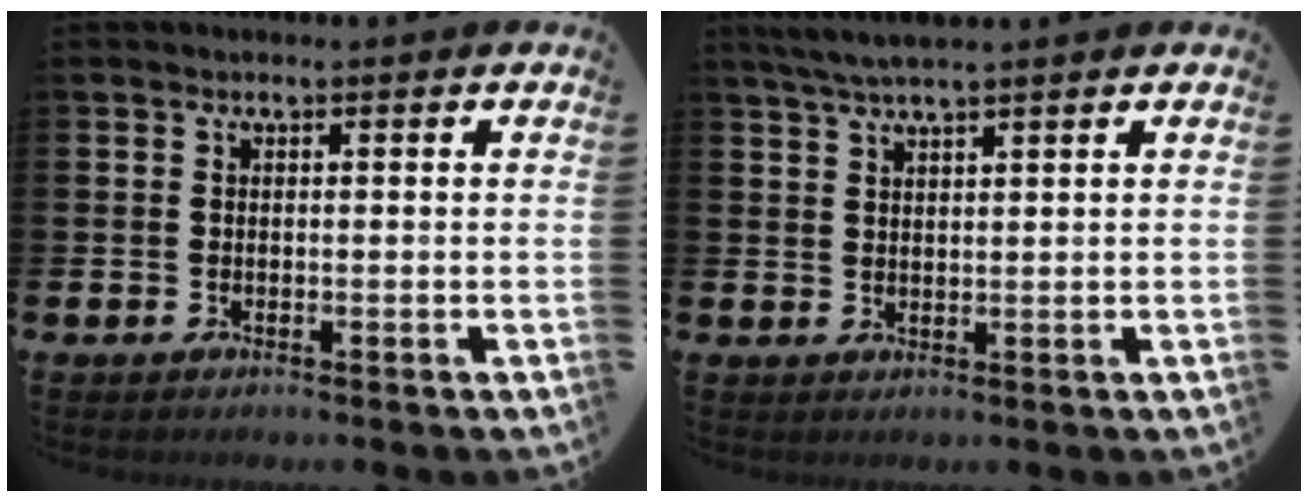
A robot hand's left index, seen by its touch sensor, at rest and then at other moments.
{"total": 3.6, "force": [3.2, 0.1, 1.7], "torque": [-0.048, 0.000, 0.060]}